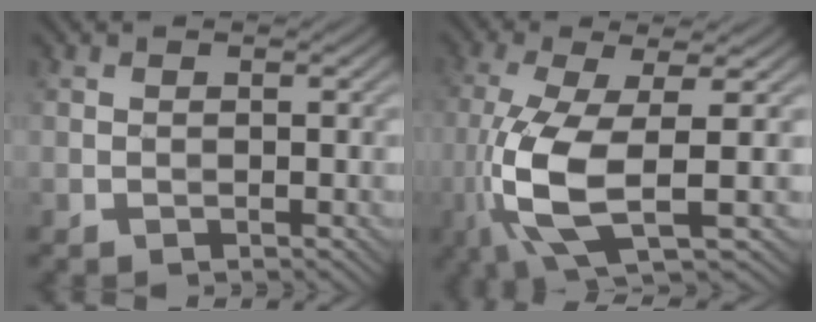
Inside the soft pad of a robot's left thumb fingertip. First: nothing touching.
{"total": 10.1, "force": [-2.3, 2.7, 9.5], "torque": [-0.210, -0.017, -0.044]}